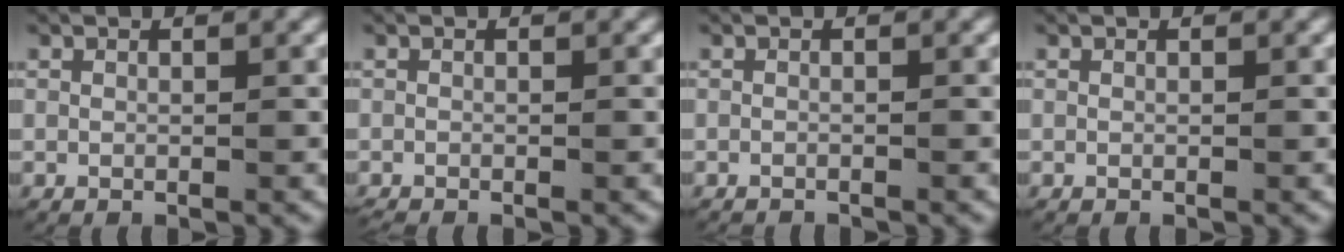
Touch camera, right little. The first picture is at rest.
{"total": 0.7, "force": [-0.7, 0.2, 0.1], "torque": [-0.009, -0.010, -0.008]}
{"total": 0.9, "force": [-0.9, 0.0, 0.0], "torque": [-0.007, -0.008, -0.012]}
{"total": 0.0}